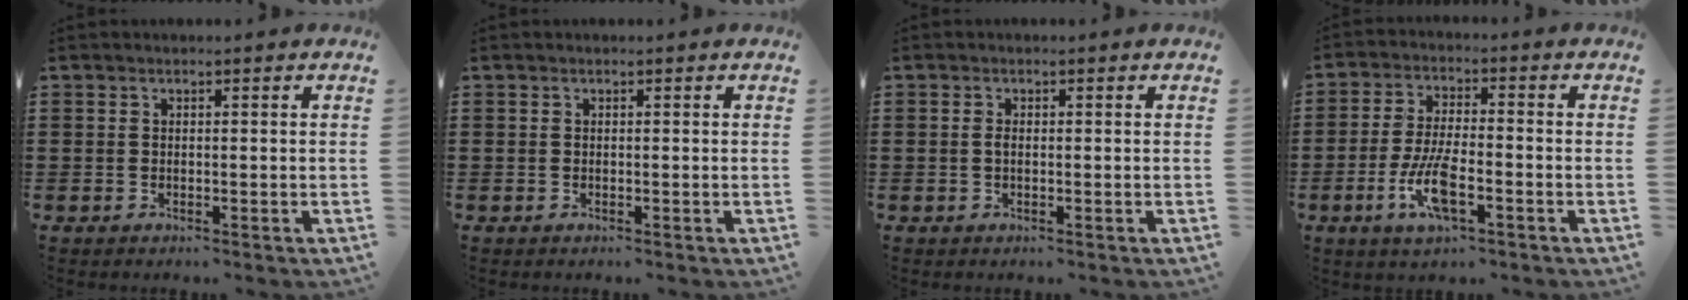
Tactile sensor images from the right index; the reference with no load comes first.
{"total": 0.0}
{"total": 1.0, "force": [-0.1, 0.5, 0.9], "torque": [-0.027, -0.003, -0.004]}
{"total": 7.9, "force": [-3.1, 2.3, 6.9], "torque": [-0.151, -0.014, -0.058]}